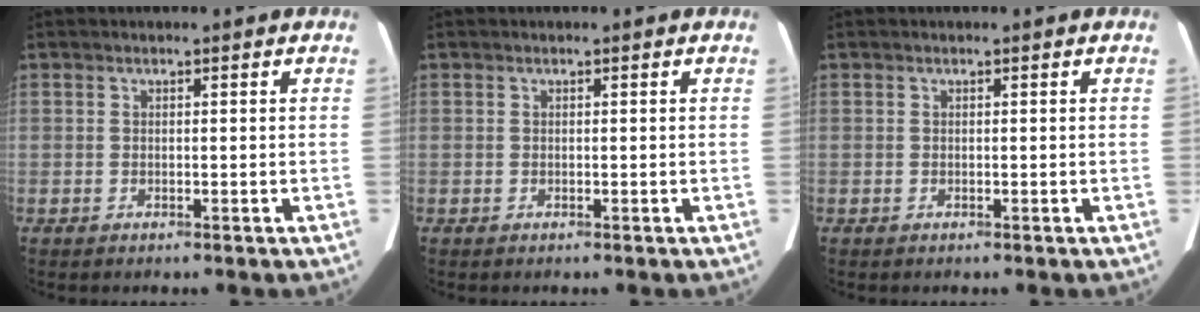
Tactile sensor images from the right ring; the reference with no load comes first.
{"total": 0.0}
{"total": 0.0}